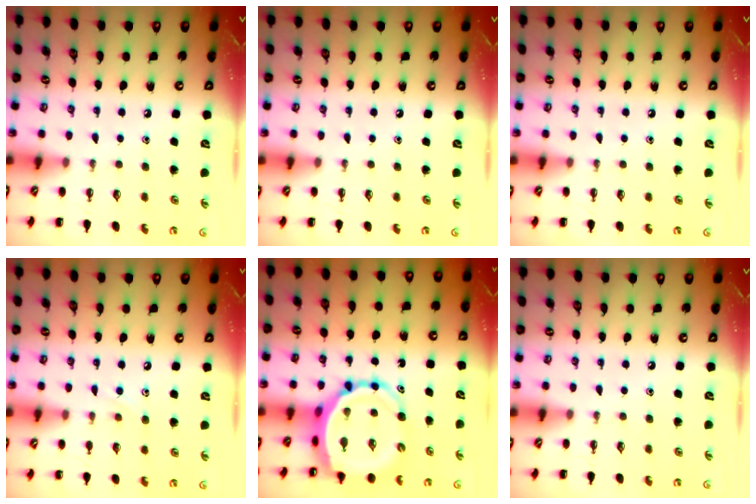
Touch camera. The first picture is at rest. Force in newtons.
{"total": 0.0}
{"total": 0.0}
{"total": 4.5, "press": 4.3, "slide": 1.1}
{"total": 11.0, "press": 10.4, "slide": 3.6}
{"total": 0.0}